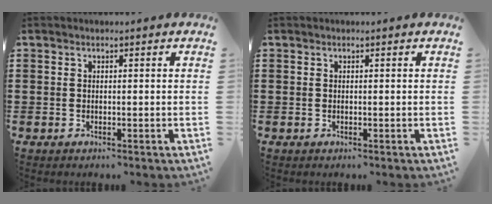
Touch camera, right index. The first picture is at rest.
{"total": 0.0}